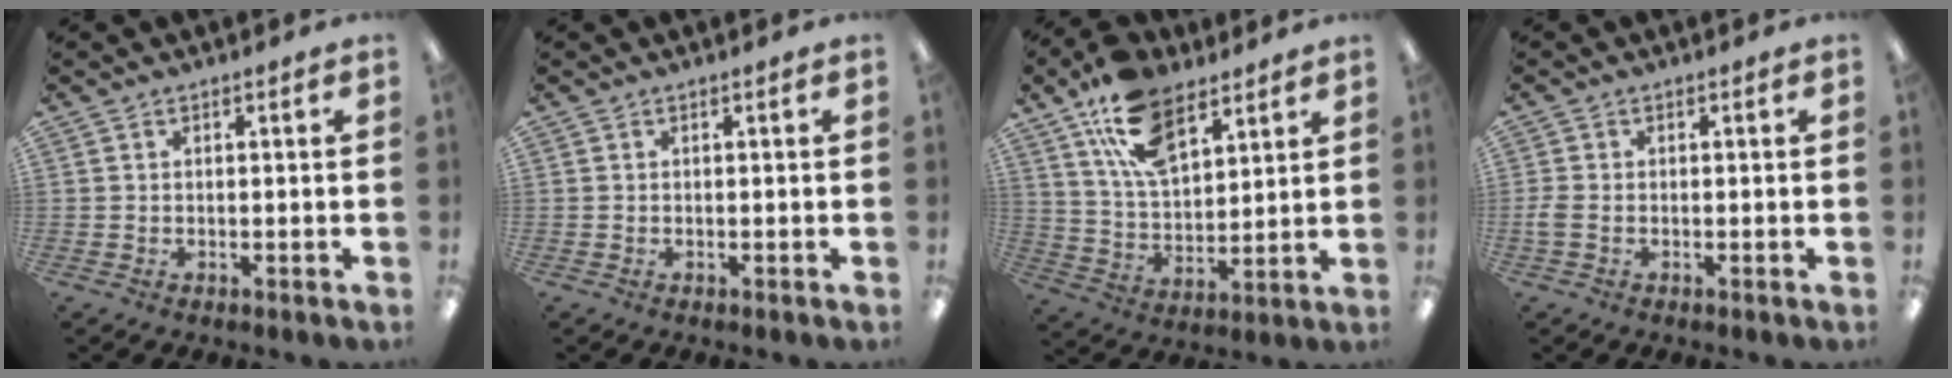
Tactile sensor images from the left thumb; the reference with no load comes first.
{"total": 0.0}
{"total": 16.6, "force": [10.0, 8.8, 9.9], "torque": [-0.180, -0.034, 0.184]}
{"total": 2.2, "force": [-0.7, 1.3, 1.6], "torque": [-0.034, -0.001, -0.012]}